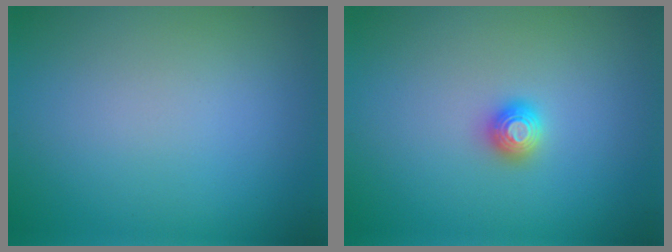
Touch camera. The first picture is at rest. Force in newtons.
{"total": 1.2, "press": 1.2, "slide": 0.3}